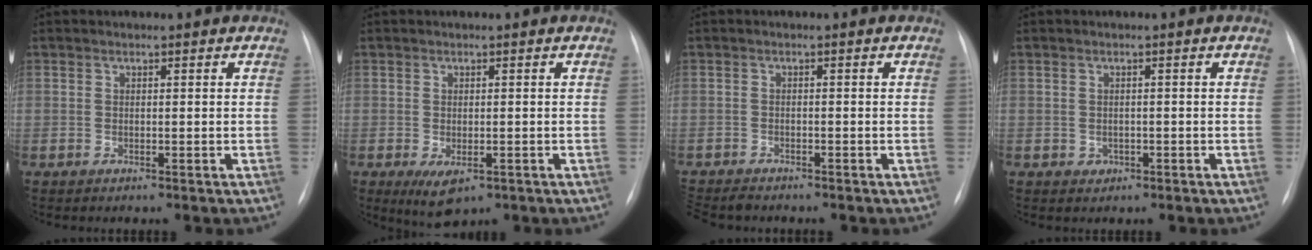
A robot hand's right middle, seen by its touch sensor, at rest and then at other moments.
{"total": 4.4, "force": [-2.1, 2.0, 3.3], "torque": [-0.060, -0.009, -0.024]}
{"total": 5.0, "force": [-4.5, 1.4, 1.5], "torque": [-0.023, -0.013, -0.072]}
{"total": 1.2, "force": [-0.5, 1.1, 0.3], "torque": [-0.002, 0.003, -0.004]}